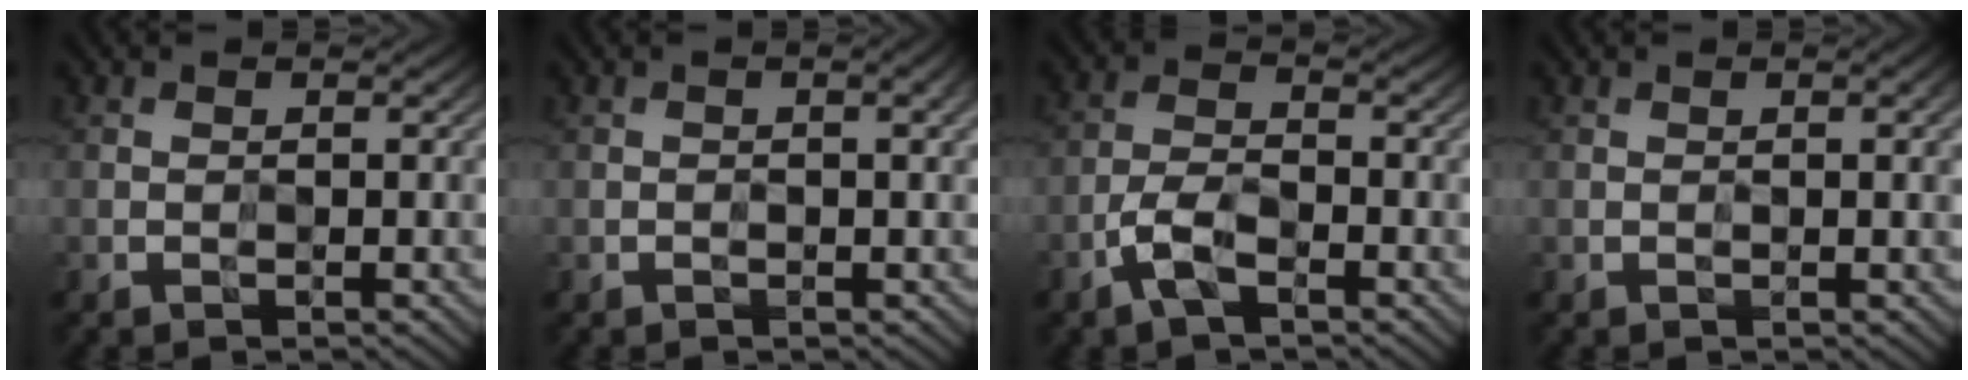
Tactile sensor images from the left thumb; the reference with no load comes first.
{"total": 2.1, "force": [0.4, 0.5, 2.0], "torque": [-0.029, 0.003, 0.001]}
{"total": 4.2, "force": [-2.3, 1.7, 3.1], "torque": [-0.072, 0.003, -0.057]}
{"total": 2.0, "force": [0.4, 0.3, 1.9], "torque": [-0.028, 0.002, 0.006]}